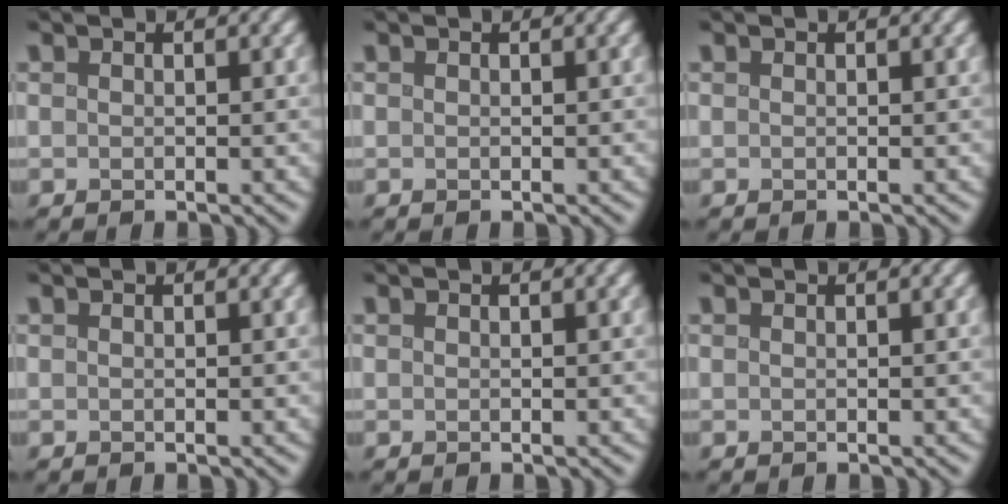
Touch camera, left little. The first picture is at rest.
{"total": 0.0}
{"total": 0.0}
{"total": 0.0}
{"total": 0.0}
{"total": 0.0}